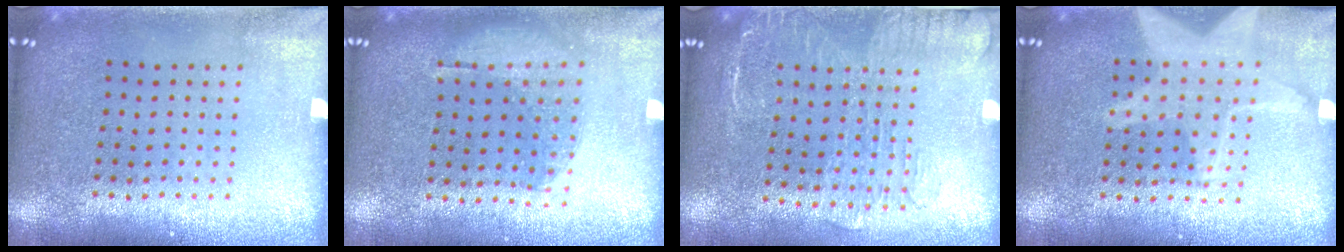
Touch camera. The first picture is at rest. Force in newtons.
{"total": 1.0, "press": 0.9, "slide": 0.4}
{"total": 2.0, "press": 1.7, "slide": 1.0}
{"total": 3.0, "press": 3.0, "slide": 0.4}